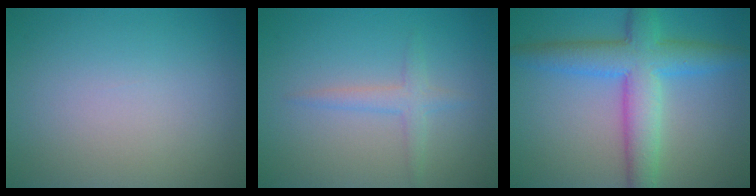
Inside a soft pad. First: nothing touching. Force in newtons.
{"total": 1.9, "press": 1.9, "slide": 0.1}
{"total": 6.9, "press": 6.9, "slide": 0.2}